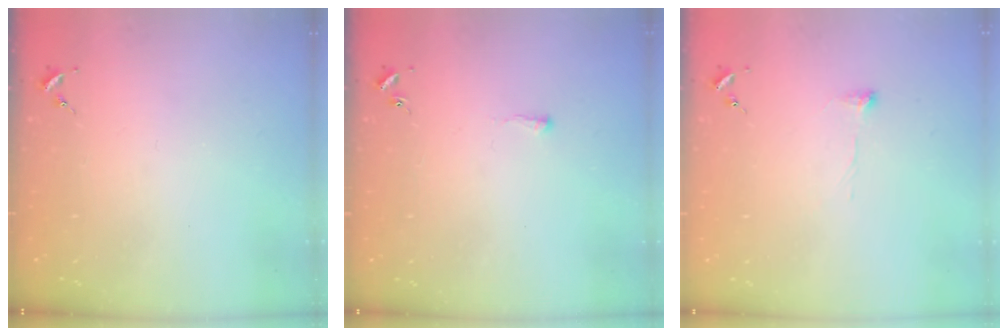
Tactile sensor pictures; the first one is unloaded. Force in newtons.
{"total": 1.9, "press": 1.8, "slide": 0.3}
{"total": 5.5, "press": 5.5, "slide": 0.2}